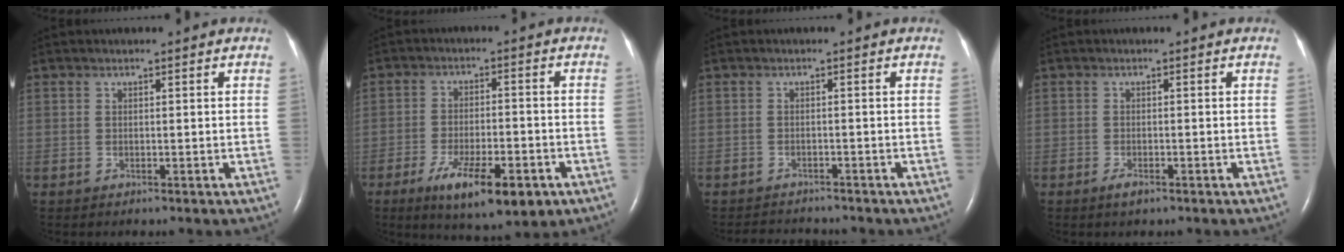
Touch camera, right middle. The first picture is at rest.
{"total": 11.5, "force": [-6.0, 3.4, 9.3], "torque": [-0.155, -0.016, -0.085]}
{"total": 4.5, "force": [-4.4, 0.7, 0.8], "torque": [-0.012, -0.006, -0.062]}
{"total": 1.6, "force": [-1.0, 0.5, 1.1], "torque": [-0.027, -0.003, -0.016]}